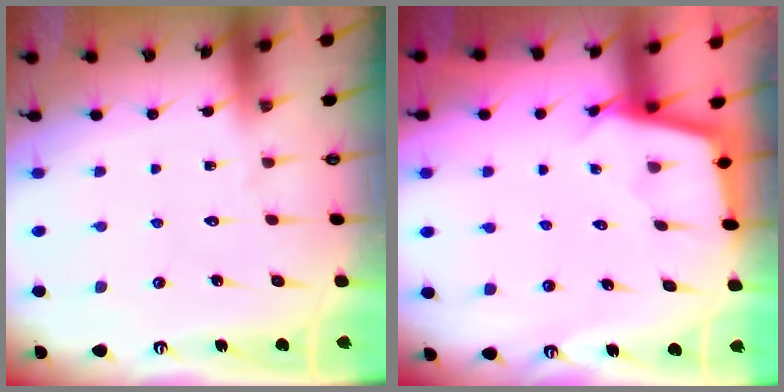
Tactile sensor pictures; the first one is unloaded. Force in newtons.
{"total": 2.3, "press": 2.3, "slide": 0.2}